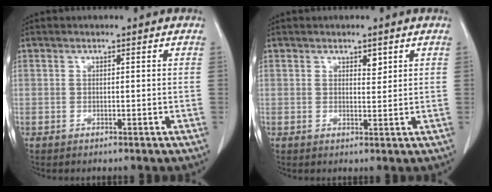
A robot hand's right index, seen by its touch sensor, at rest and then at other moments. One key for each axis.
{"total": 1.6, "fx": 1.0, "fy": 0.7, "fz": 1.0, "tx": -0.014, "ty": -0.004, "tz": 0.016}